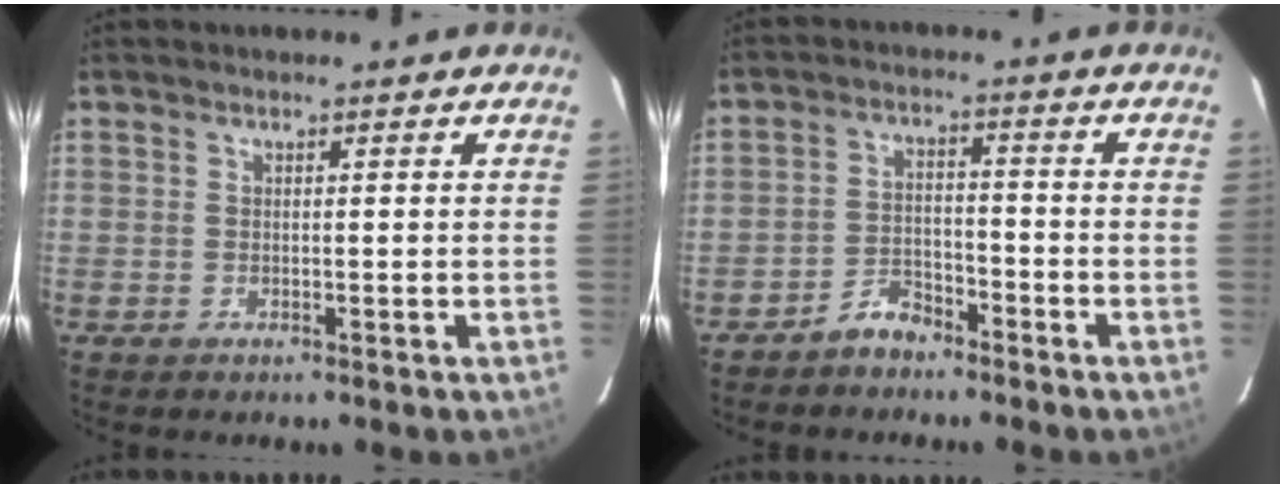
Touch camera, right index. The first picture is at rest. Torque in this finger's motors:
{"motor_torque": [0.03, -0.10, -0.48, -0.14]}